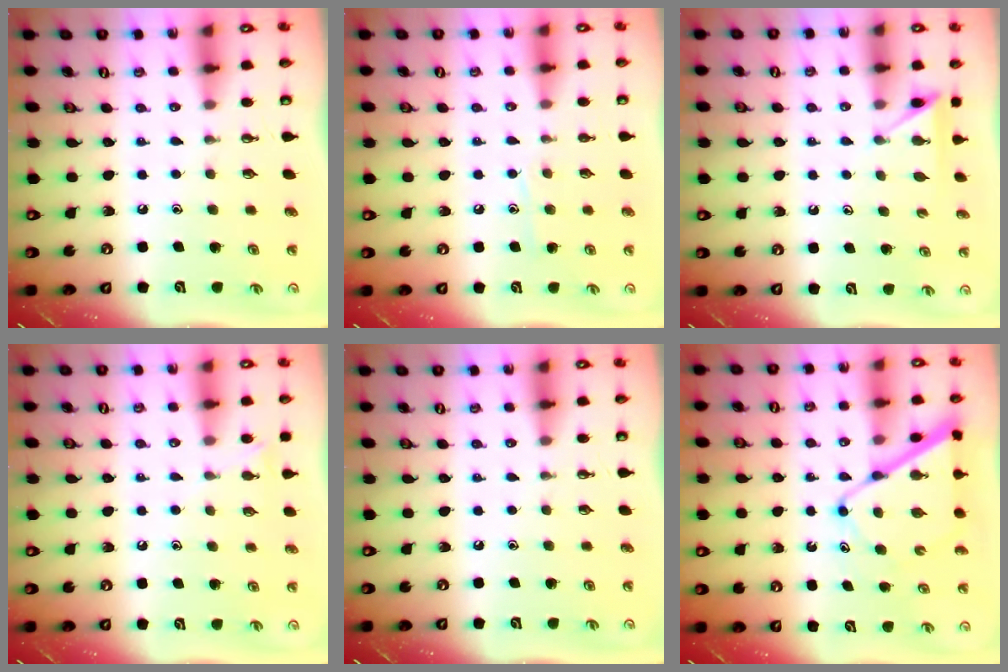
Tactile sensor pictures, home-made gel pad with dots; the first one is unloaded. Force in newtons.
{"total": 5.9, "press": 5.9, "slide": 0.7}
{"total": 4.9, "press": 4.8, "slide": 0.5}
{"total": 6.5, "press": 6.5, "slide": 0.3}
{"total": 0.0}
{"total": 10.7, "press": 10.6, "slide": 1.0}